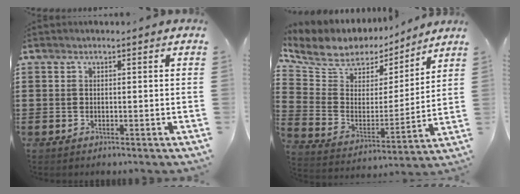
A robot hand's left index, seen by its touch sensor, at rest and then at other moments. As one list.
[{"total": 8.1, "force": [6.7, 4.4, 1.5], "torque": [-0.076, -0.039, 0.119]}]